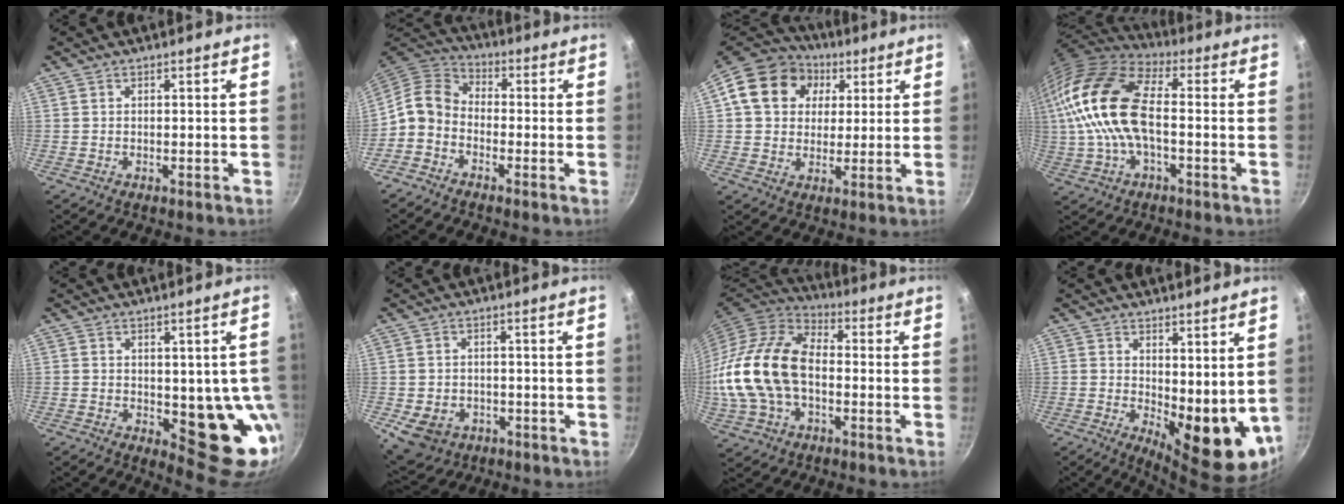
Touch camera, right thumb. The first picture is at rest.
{"total": 7.6, "force": [-2.5, 5.7, 4.3], "torque": [-0.074, 0.043, -0.070]}
{"total": 16.5, "force": [4.8, 13.6, 8.2], "torque": [-0.130, 0.019, 0.069]}
{"total": 20.0, "force": [0.3, 10.5, 17.0], "torque": [-0.337, 0.027, -0.007]}
{"total": 13.6, "force": [-1.9, 6.7, 11.7], "torque": [-0.085, -0.014, -0.017]}
{"total": 7.8, "force": [-2.7, 6.1, 4.1], "torque": [-0.054, 0.014, -0.029]}
{"total": 20.2, "force": [-2.0, 12.9, 15.4], "torque": [-0.293, 0.035, -0.045]}
{"total": 11.5, "force": [1.9, 5.3, 10.0], "torque": [-0.109, -0.034, 0.038]}